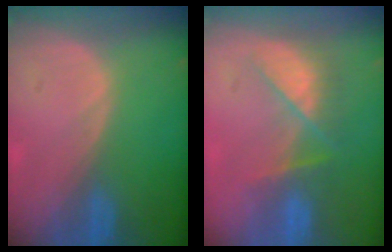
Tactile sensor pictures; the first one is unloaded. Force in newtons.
{"total": 7.4, "press": 6.8, "slide": 3.0}